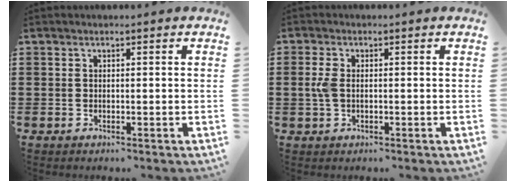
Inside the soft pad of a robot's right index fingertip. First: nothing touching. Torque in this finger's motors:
{"motor_torque": [0.80, -0.03, 0.16, 0.10]}